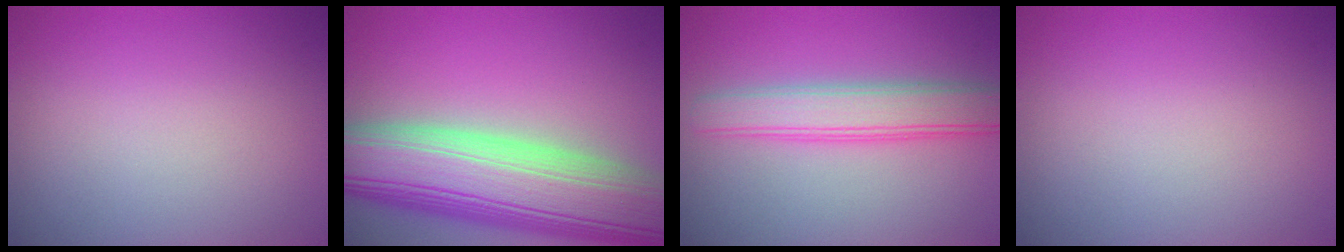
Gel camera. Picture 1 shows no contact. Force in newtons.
{"total": 14.4, "press": 14.3, "slide": 1.1}
{"total": 4.6, "press": 4.6, "slide": 0.1}
{"total": 0.0}